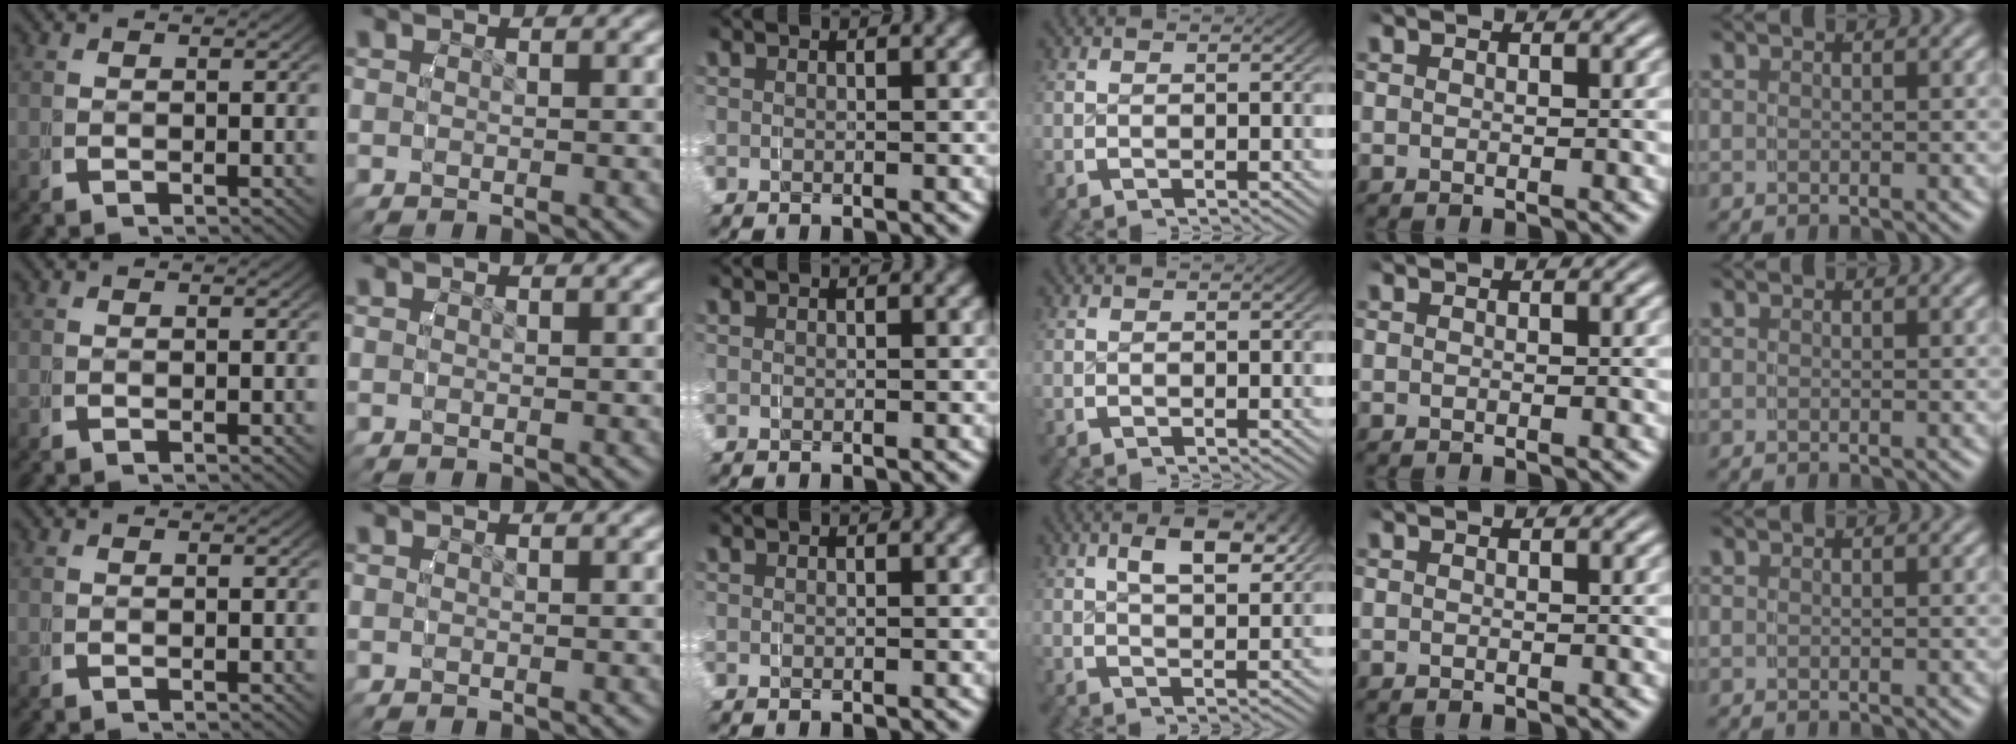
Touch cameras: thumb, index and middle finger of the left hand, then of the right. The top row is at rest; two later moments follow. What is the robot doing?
{"motion": "grasp_and_lifting", "object": "water bottle"}